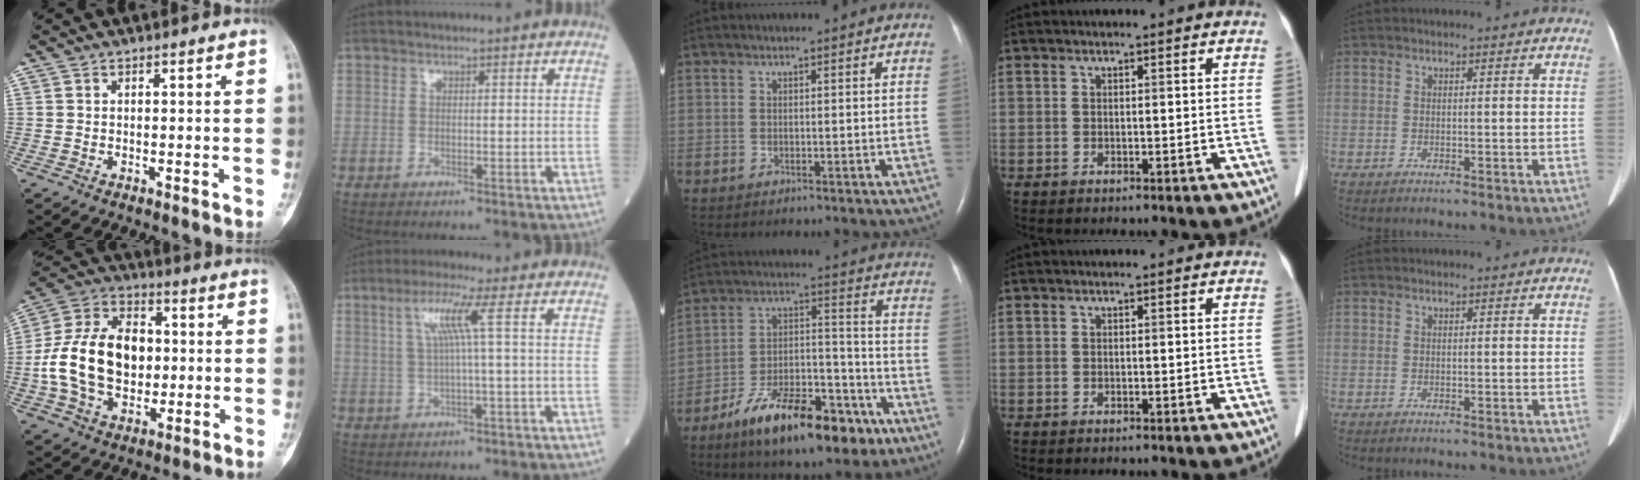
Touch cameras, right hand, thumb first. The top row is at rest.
{"thumb": {"total": 19.4, "force": [-0.5, 13.5, 13.9], "torque": [-0.237, 0.028, -0.007]}, "index": {"total": 5.3, "force": [1.4, -1.1, 5.0], "torque": [-0.102, 0.011, 0.031]}, "middle": {"total": 18.5, "force": [-11.8, 6.4, 12.7], "torque": [-0.192, 0.024, -0.192]}}